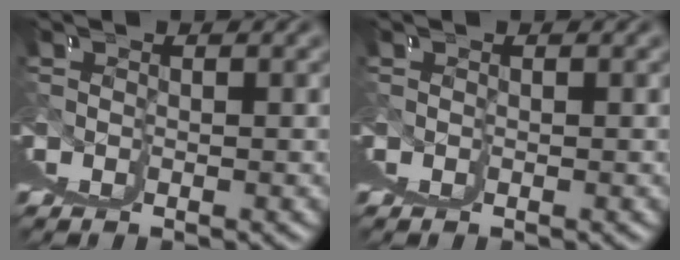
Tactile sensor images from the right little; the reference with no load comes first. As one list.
[{"total": 0.0}]